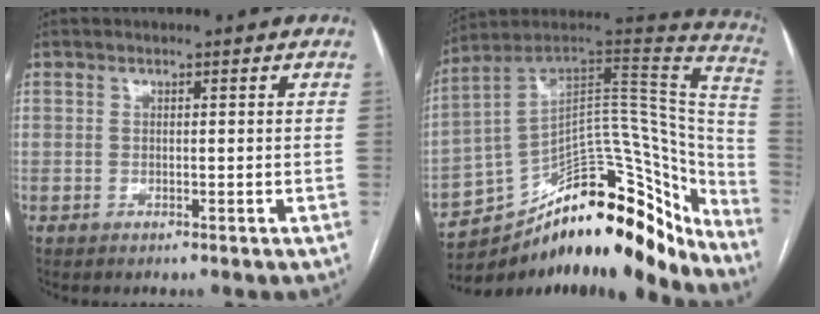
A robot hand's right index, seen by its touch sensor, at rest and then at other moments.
{"total": 28.2, "force": [-21.8, 10.1, 14.7], "torque": [-0.147, 0.070, -0.308]}